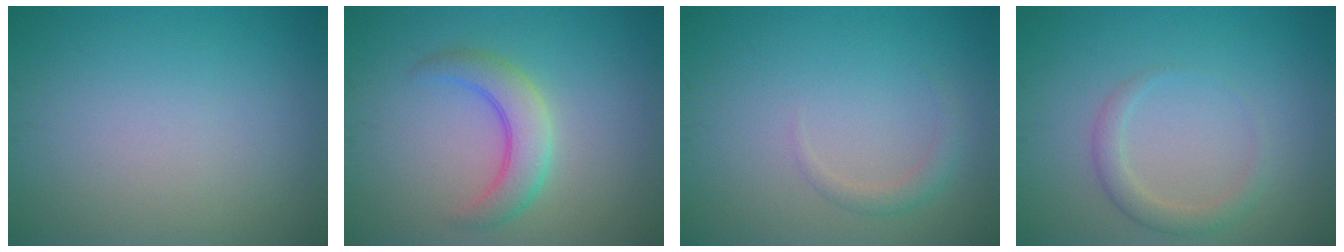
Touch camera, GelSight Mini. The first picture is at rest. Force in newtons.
{"total": 3.8, "press": 3.8, "slide": 0.1}
{"total": 1.3, "press": 1.3, "slide": 0.1}
{"total": 1.9, "press": 1.9, "slide": 0.2}